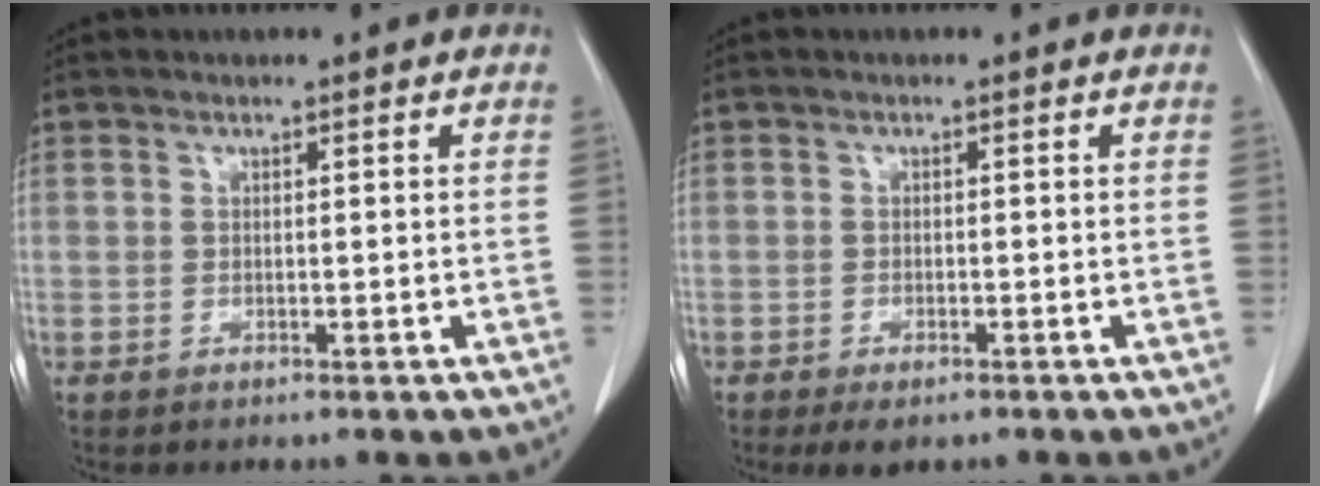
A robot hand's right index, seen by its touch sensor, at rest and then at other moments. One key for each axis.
{"total": 2.7, "fx": -1.8, "fy": 1.1, "fz": 1.7, "tx": -0.027, "ty": -0.003, "tz": -0.019}